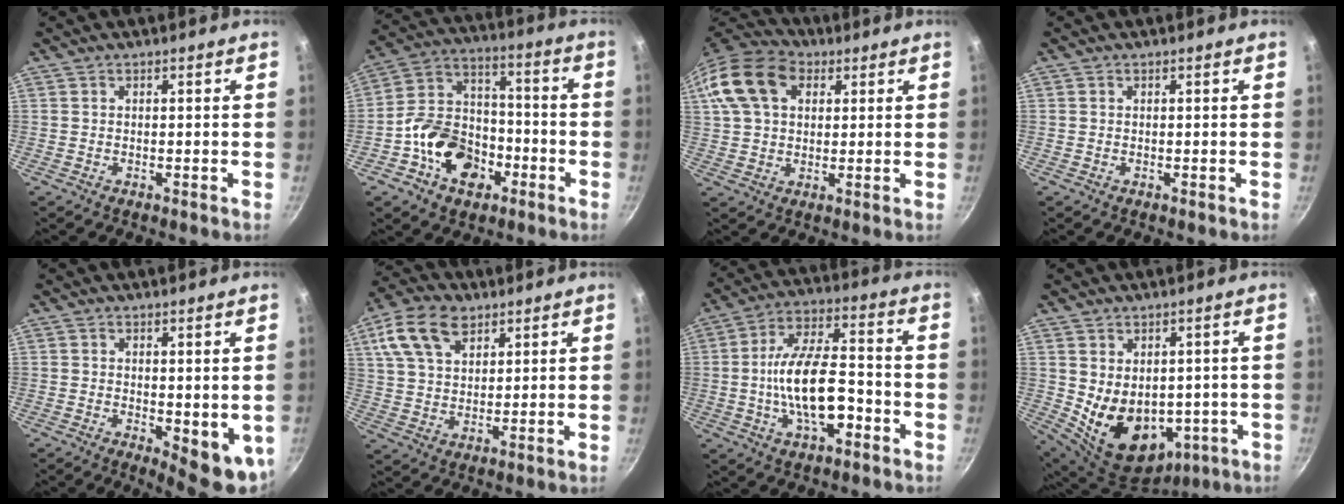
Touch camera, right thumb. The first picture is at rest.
{"total": 15.7, "force": [-6.2, 11.5, 8.7], "torque": [-0.125, 0.053, -0.117]}
{"total": 15.9, "force": [5.2, 11.3, 10.0], "torque": [-0.185, 0.022, 0.081]}
{"total": 0.0}
{"total": 8.1, "force": [-0.3, 3.5, 7.3], "torque": [-0.072, -0.010, 0.004]}
{"total": 12.2, "force": [6.1, 7.6, 7.4], "torque": [-0.122, -0.003, 0.109]}
{"total": 15.0, "force": [-3.8, 6.9, 12.8], "torque": [-0.208, 0.039, -0.072]}
{"total": 13.8, "force": [-0.4, 10.2, 9.2], "torque": [-0.128, -0.022, 0.030]}